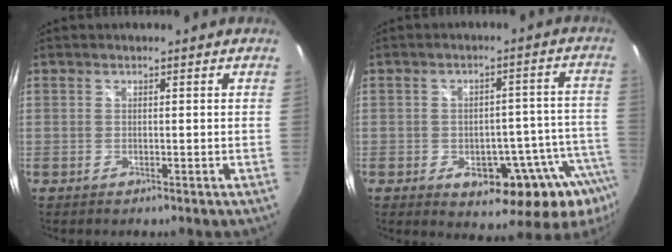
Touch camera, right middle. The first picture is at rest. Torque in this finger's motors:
{"motor_torque": [1.34, -0.79, 0.37, 0.09]}